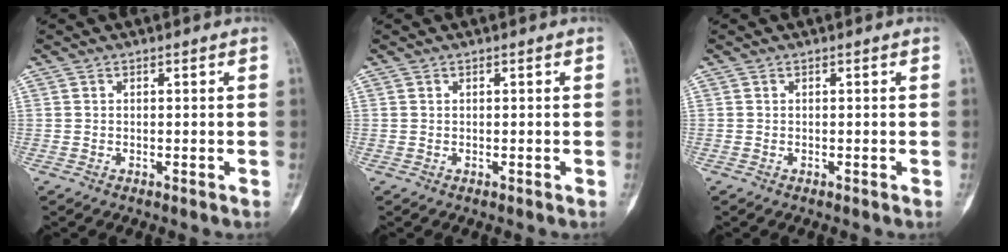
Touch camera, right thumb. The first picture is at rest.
{"total": 0.0}
{"total": 0.0}